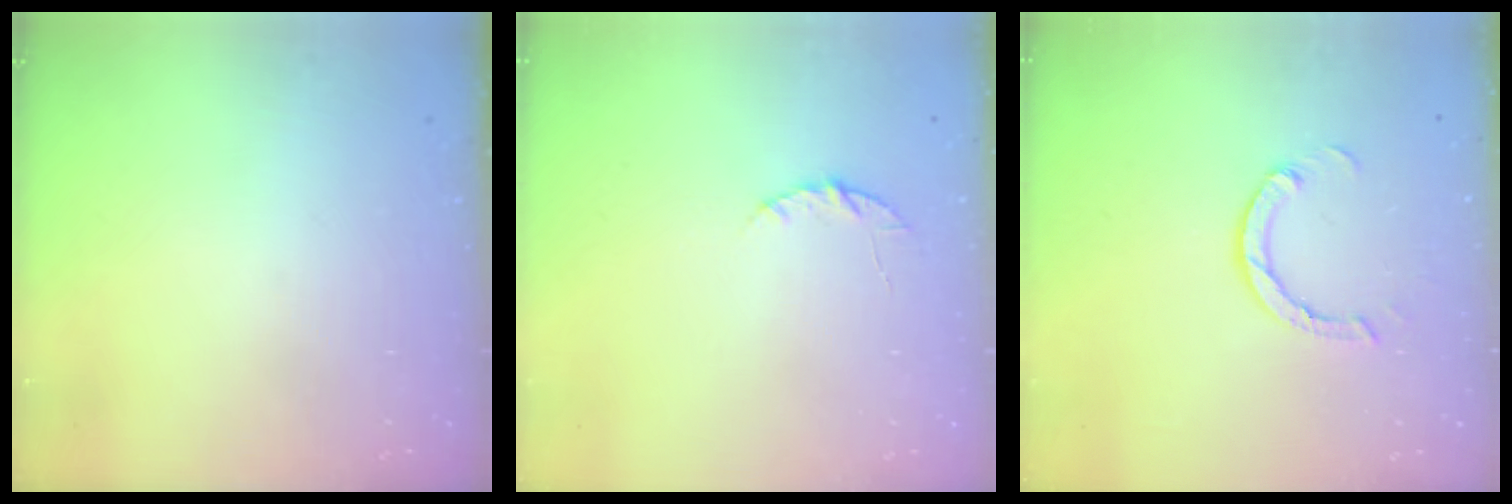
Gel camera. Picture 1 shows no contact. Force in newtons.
{"total": 4.3, "press": 4.3, "slide": 0.5}
{"total": 3.4, "press": 3.4, "slide": 0.2}